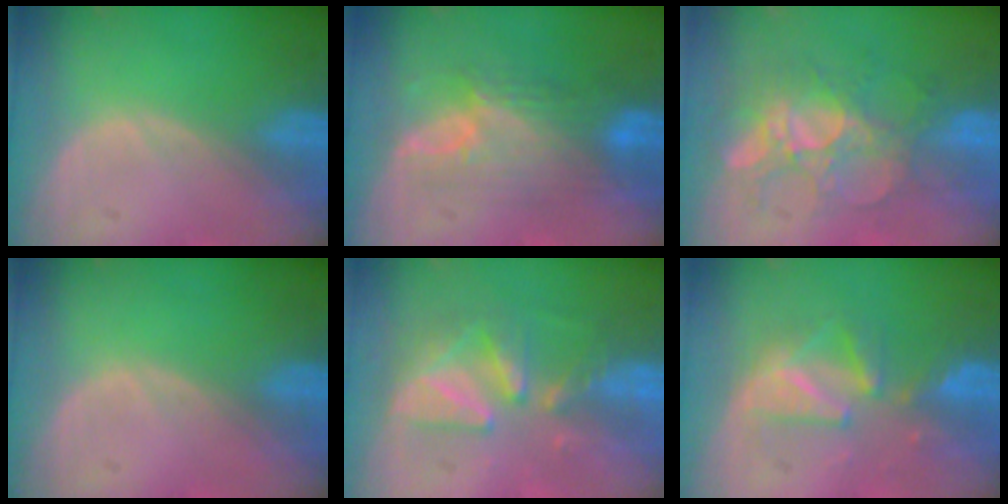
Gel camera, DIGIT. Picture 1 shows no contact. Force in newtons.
{"total": 7.5, "press": 7.4, "slide": 1.3}
{"total": 9.6, "press": 8.4, "slide": 4.5}
{"total": 0.0}
{"total": 8.9, "press": 7.8, "slide": 4.2}
{"total": 6.2, "press": 6.2, "slide": 0.6}